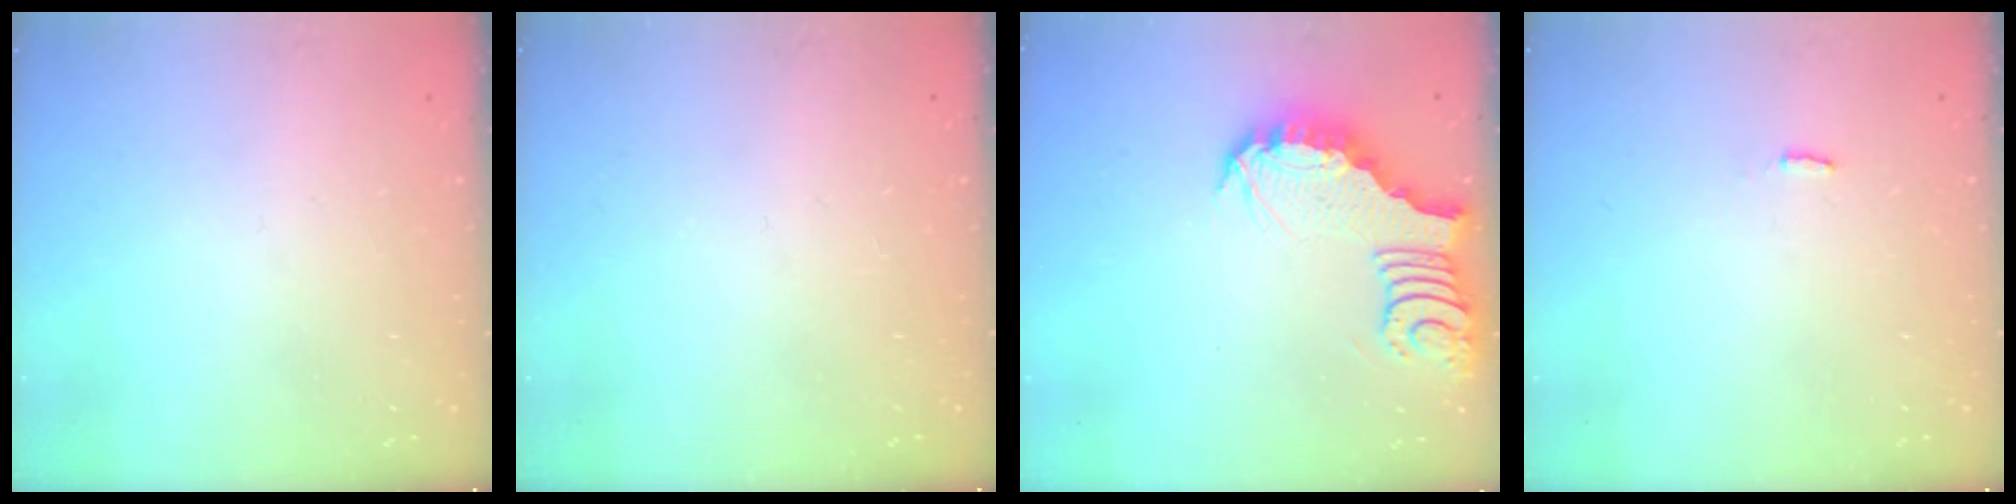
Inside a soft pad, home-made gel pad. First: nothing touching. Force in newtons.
{"total": 1.5, "press": 1.5, "slide": 0.1}
{"total": 4.2, "press": 4.2, "slide": 0.5}
{"total": 2.3, "press": 2.3, "slide": 0.4}